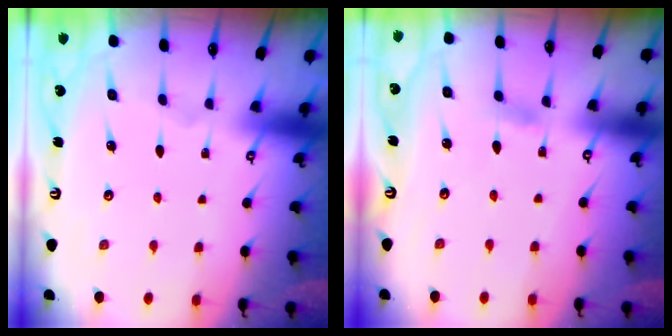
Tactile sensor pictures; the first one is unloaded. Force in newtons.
{"total": 2.6, "press": 2.6, "slide": 0.3}